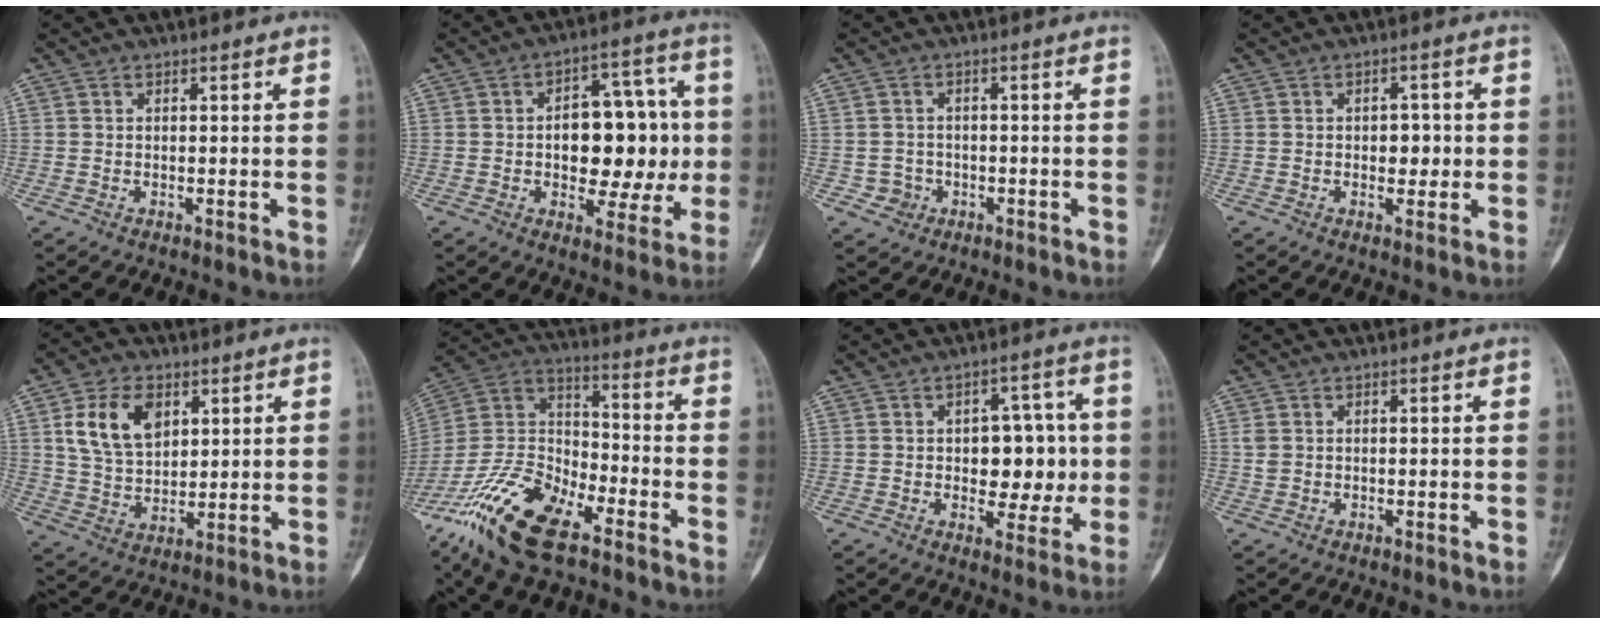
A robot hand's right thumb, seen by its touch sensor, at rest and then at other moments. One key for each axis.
{"total": 16.4, "fx": -0.2, "fy": 9.8, "fz": 13.2, "tx": -0.129, "ty": 0.030, "tz": 0.000}
{"total": 3.0, "fx": -0.9, "fy": 2.8, "fz": 0.2, "tx": 0.013, "ty": 0.010, "tz": -0.015}
{"total": 3.7, "fx": 0.0, "fy": 2.5, "fz": 2.7, "tx": -0.012, "ty": 0.003, "tz": -0.002}
{"total": 11.8, "fx": 4.4, "fy": 7.8, "fz": 7.7, "tx": -0.120, "ty": -0.012, "tz": 0.087}
{"total": 19.7, "fx": -13.0, "fy": 7.8, "fz": 12.6, "tx": -0.258, "ty": 0.058, "tz": -0.246}
{"total": 10.6, "fx": 0.0, "fy": 6.7, "fz": 8.2, "tx": -0.054, "ty": 0.014, "tz": 0.003}
{"total": 1.6, "fx": 0.3, "fy": 1.2, "fz": 0.9, "tx": -0.024, "ty": 0.003, "tz": 0.010}